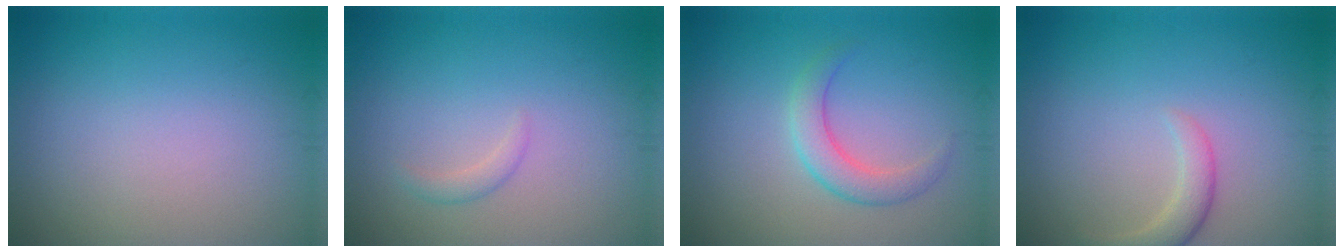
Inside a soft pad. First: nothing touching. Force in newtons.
{"total": 1.0, "press": 1.0, "slide": 0.1}
{"total": 2.7, "press": 2.7, "slide": 0.1}
{"total": 2.3, "press": 2.3, "slide": 0.2}